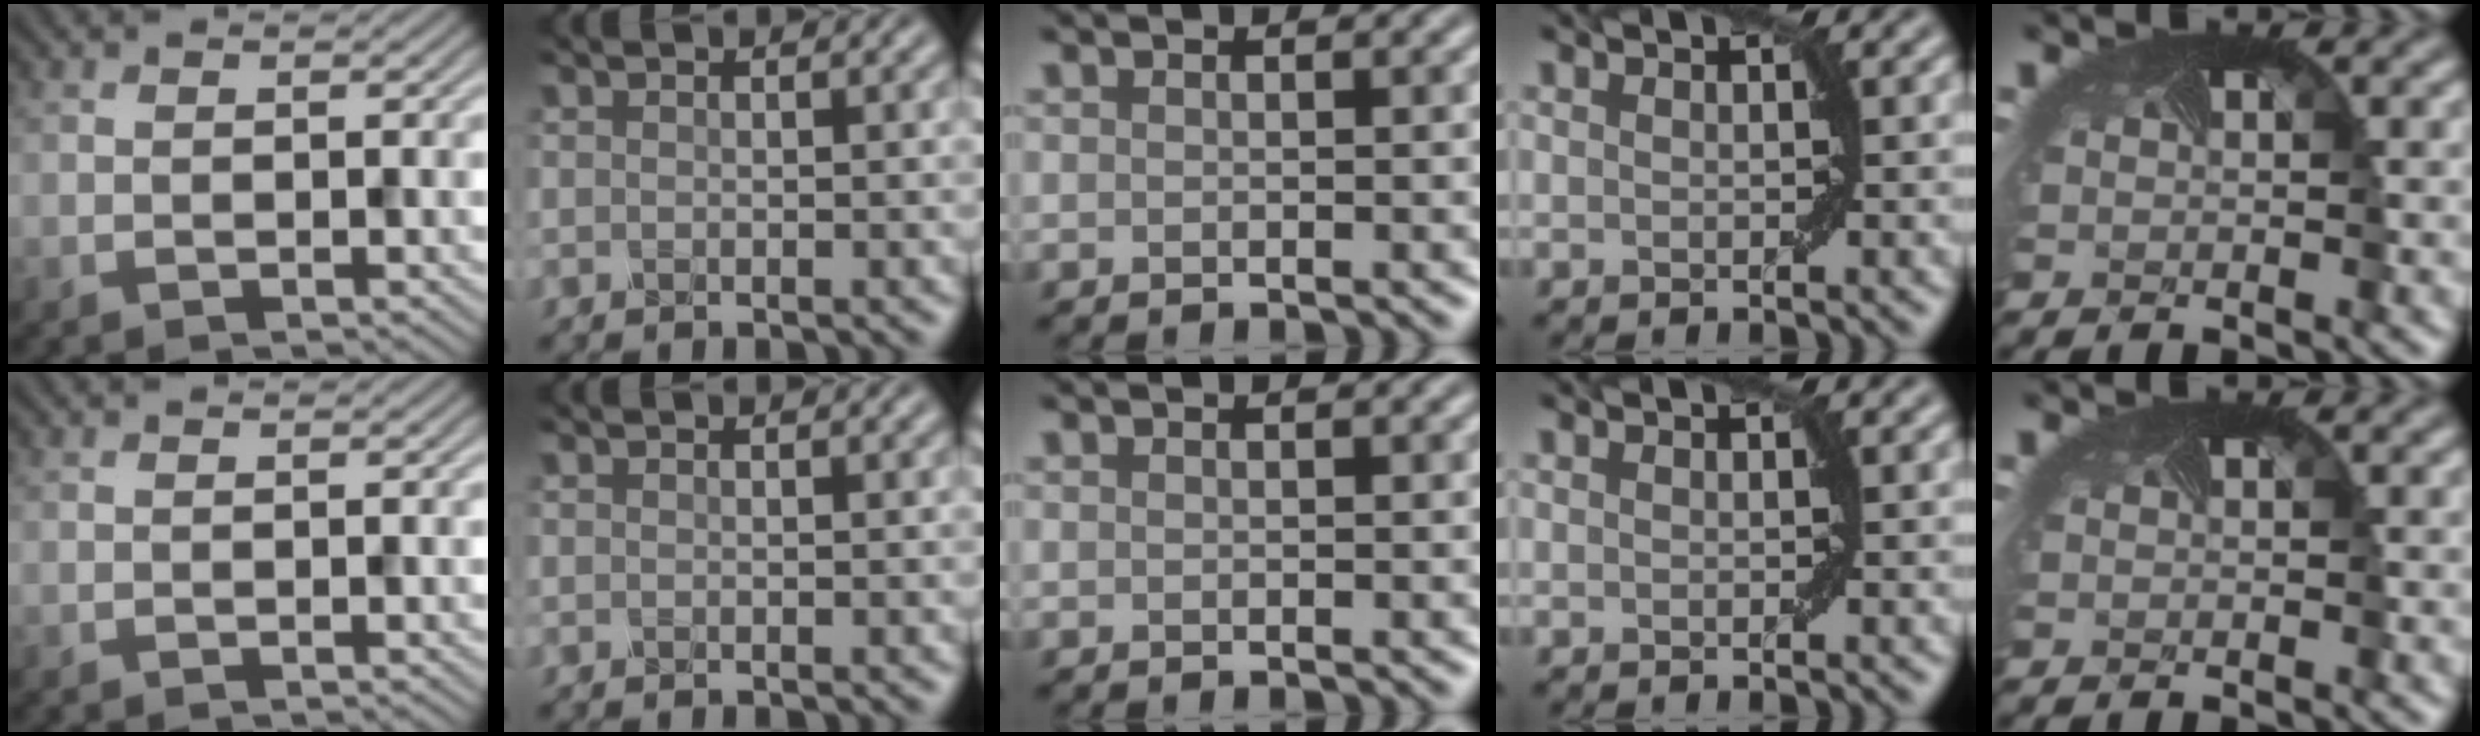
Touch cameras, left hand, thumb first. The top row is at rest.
{}